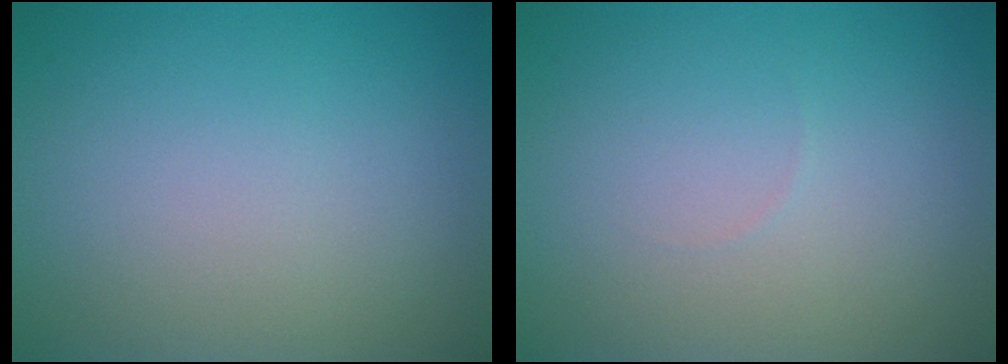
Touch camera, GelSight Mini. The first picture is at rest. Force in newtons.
{"total": 0.0}